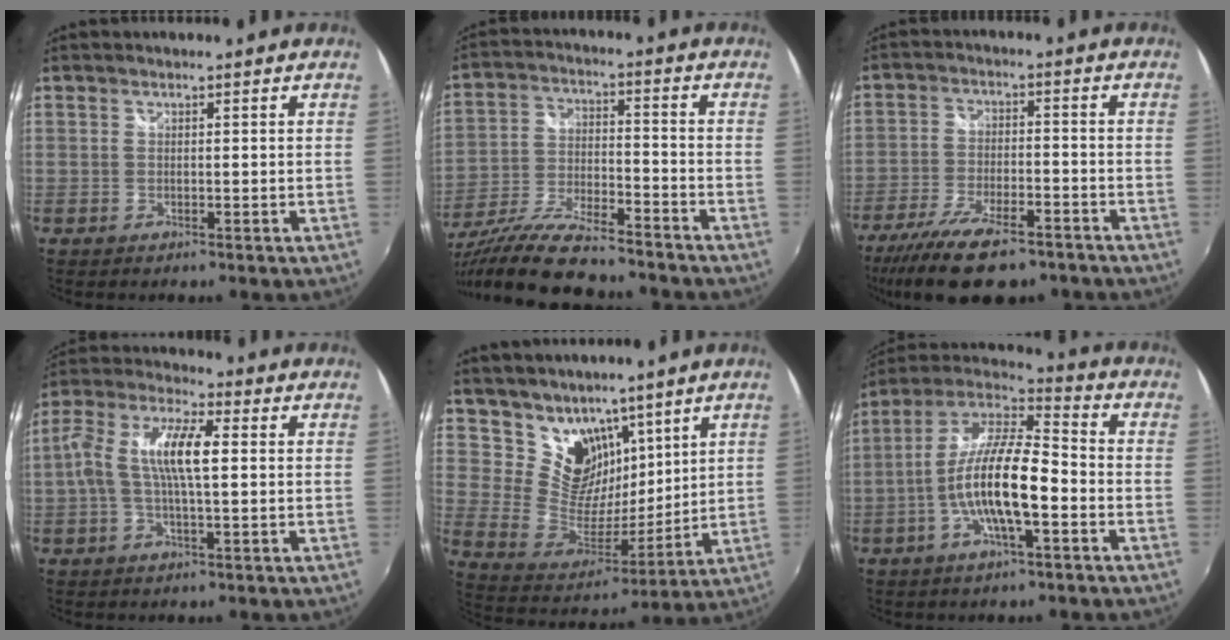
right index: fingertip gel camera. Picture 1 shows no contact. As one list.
[{"total": 18.8, "force": [-15.9, 3.1, 9.5], "torque": [-0.195, -0.048, -0.275]}, {"total": 15.5, "force": [-11.6, 5.0, 9.0], "torque": [-0.195, -0.038, -0.192]}, {"total": 11.2, "force": [0.7, 3.3, 10.7], "torque": [-0.219, 0.019, 0.010]}, {"total": 13.9, "force": [9.4, 8.8, 5.0], "torque": [-0.101, 0.004, 0.190]}, {"total": 15.0, "force": [-4.2, 3.6, 13.9], "torque": [-0.265, 0.003, -0.080]}]